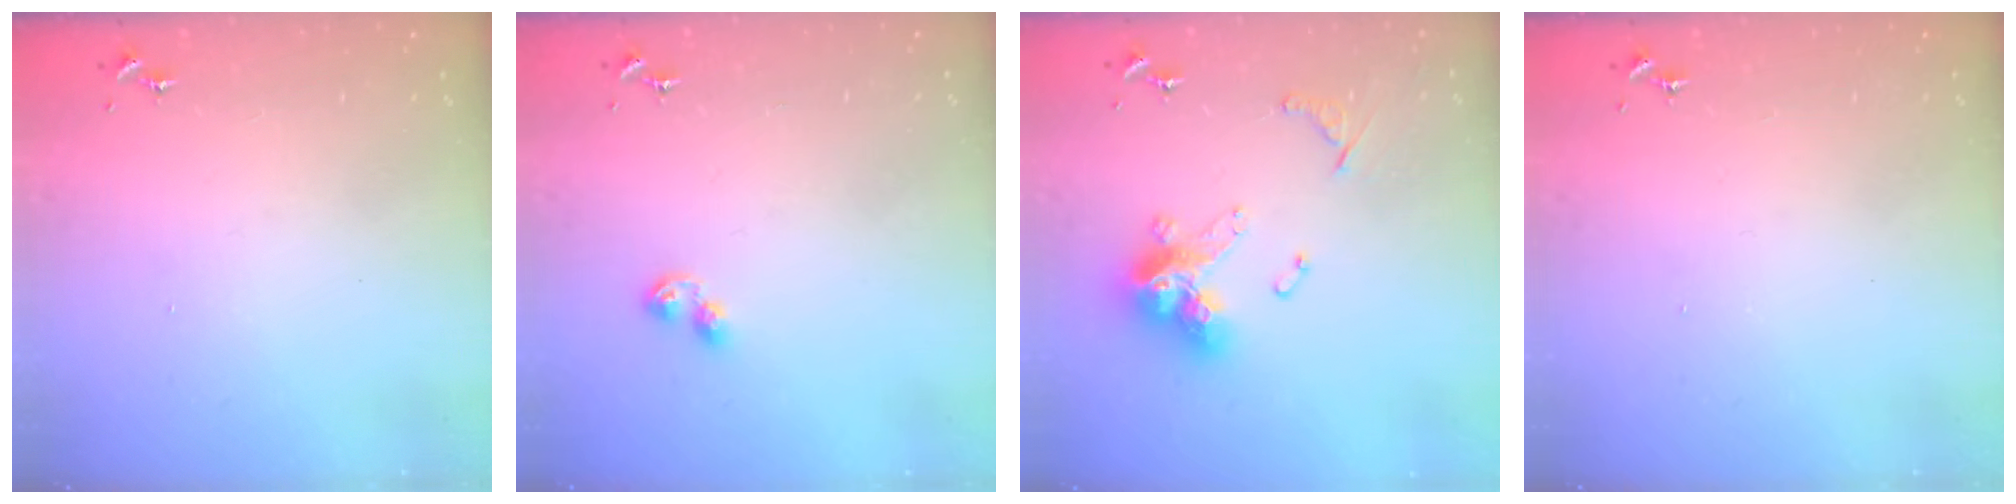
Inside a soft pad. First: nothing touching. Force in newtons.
{"total": 3.7, "press": 3.7, "slide": 0.4}
{"total": 16.0, "press": 16.0, "slide": 1.4}
{"total": 0.0}